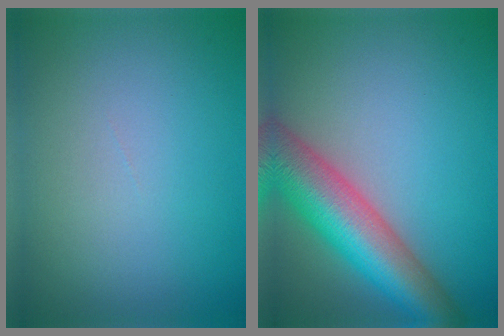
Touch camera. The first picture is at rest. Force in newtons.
{"total": 9.2, "press": 9.2, "slide": 0.4}